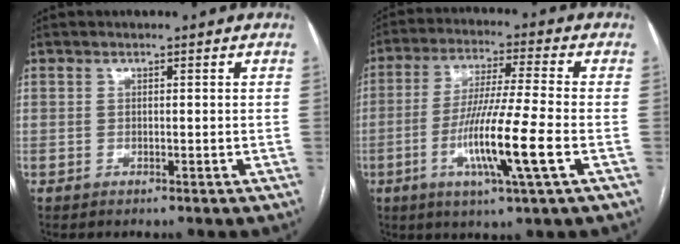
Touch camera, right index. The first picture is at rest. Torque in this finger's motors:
{"motor_torque": [1.59, -0.29, 0.99, 0.21]}